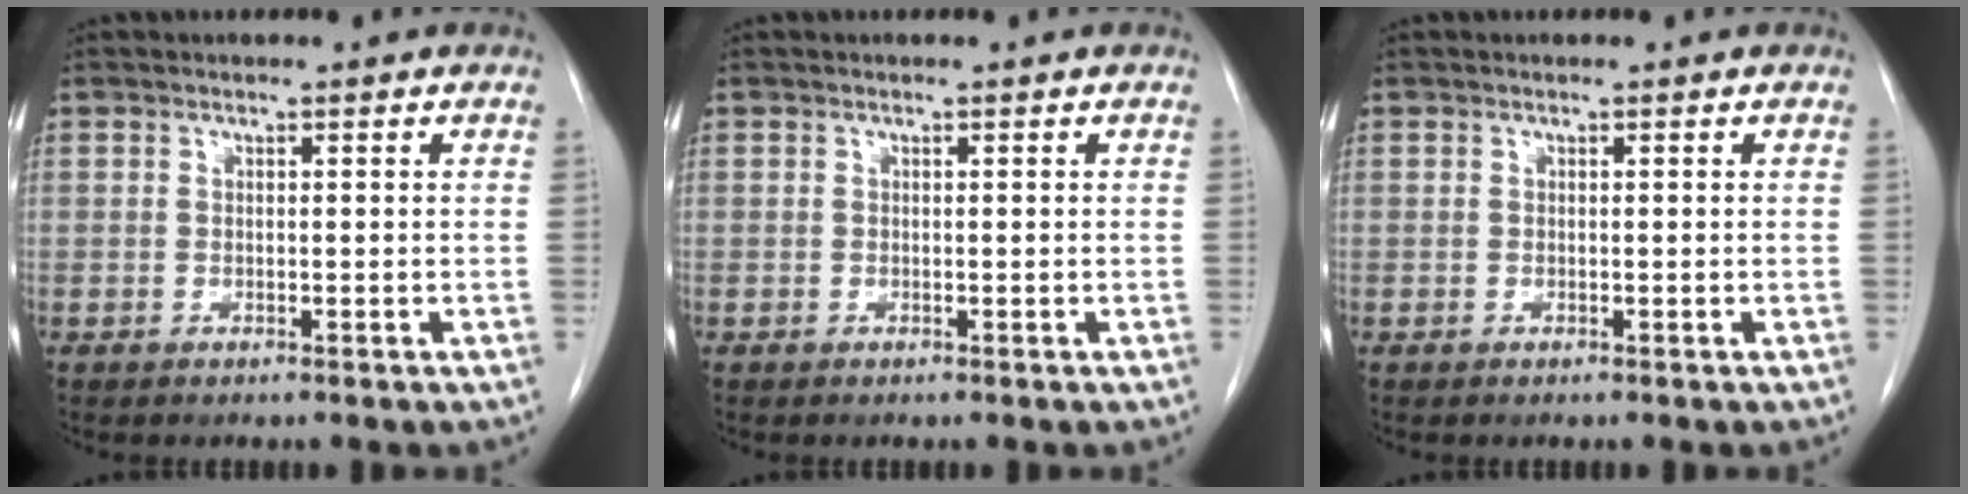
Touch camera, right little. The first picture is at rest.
{"total": 0.0}
{"total": 0.0}